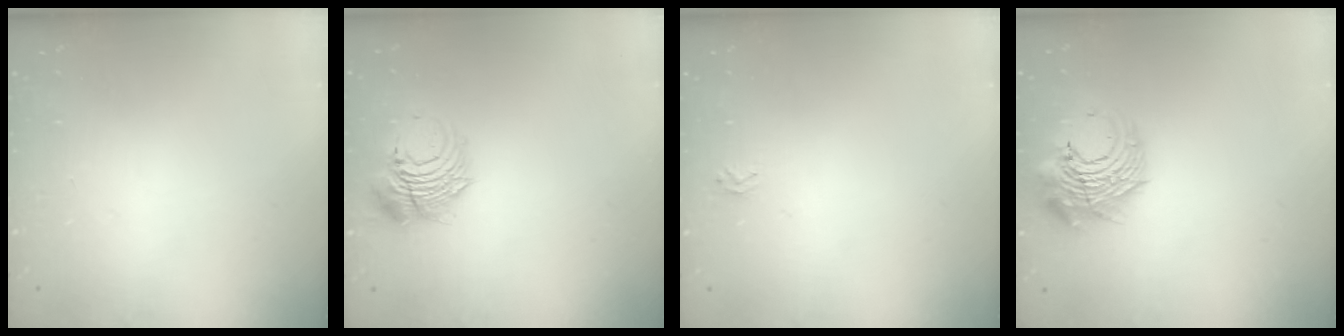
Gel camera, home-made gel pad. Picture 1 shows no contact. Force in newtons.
{"total": 9.5, "press": 9.4, "slide": 1.3}
{"total": 1.6, "press": 1.6, "slide": 0.2}
{"total": 12.3, "press": 12.2, "slide": 1.3}